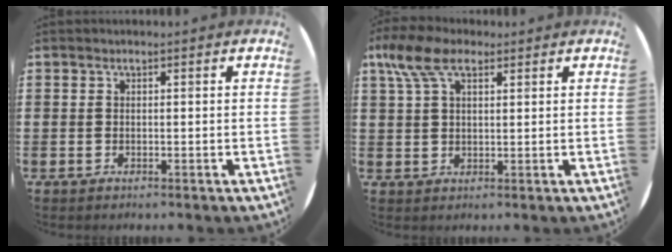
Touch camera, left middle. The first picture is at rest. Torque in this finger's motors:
{"motor_torque": [1.31, -0.84, 0.55, 0.21]}